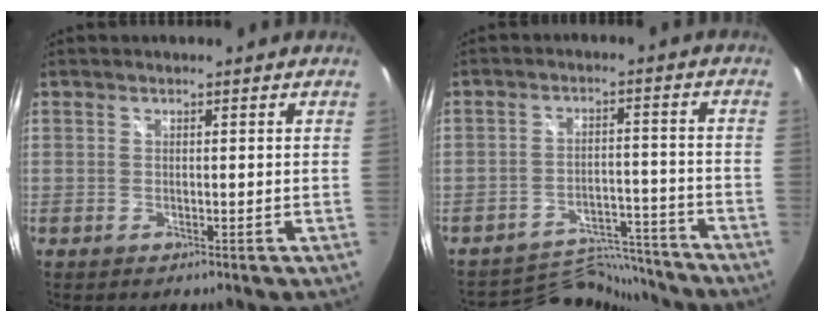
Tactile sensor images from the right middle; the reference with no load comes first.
{"total": 10.4, "force": [-10.4, 0.9, -0.1], "torque": [-0.012, 0.021, -0.160]}